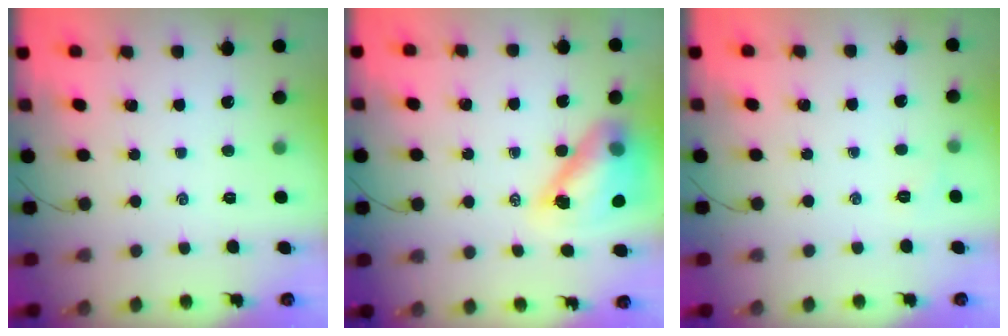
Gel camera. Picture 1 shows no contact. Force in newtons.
{"total": 14.3, "press": 13.6, "slide": 4.2}
{"total": 3.5, "press": 3.4, "slide": 0.9}